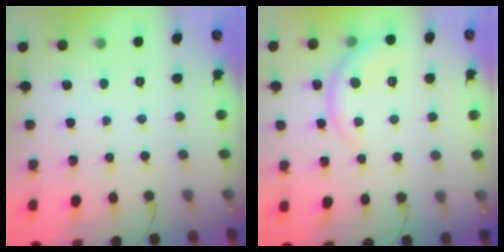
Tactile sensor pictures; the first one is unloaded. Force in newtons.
{"total": 7.2, "press": 7.2, "slide": 0.3}